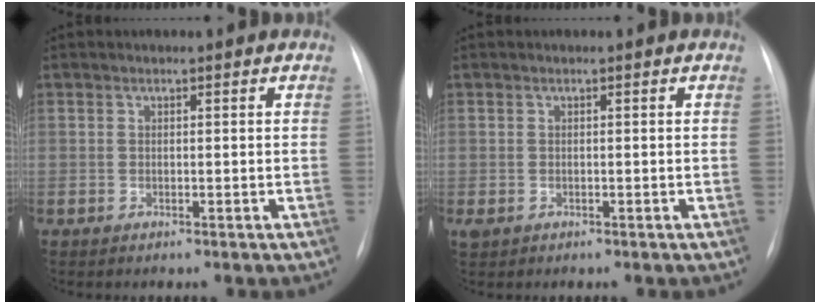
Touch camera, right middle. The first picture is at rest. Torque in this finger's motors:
{"motor_torque": [0.05, -0.15, 0.03, 0.02]}